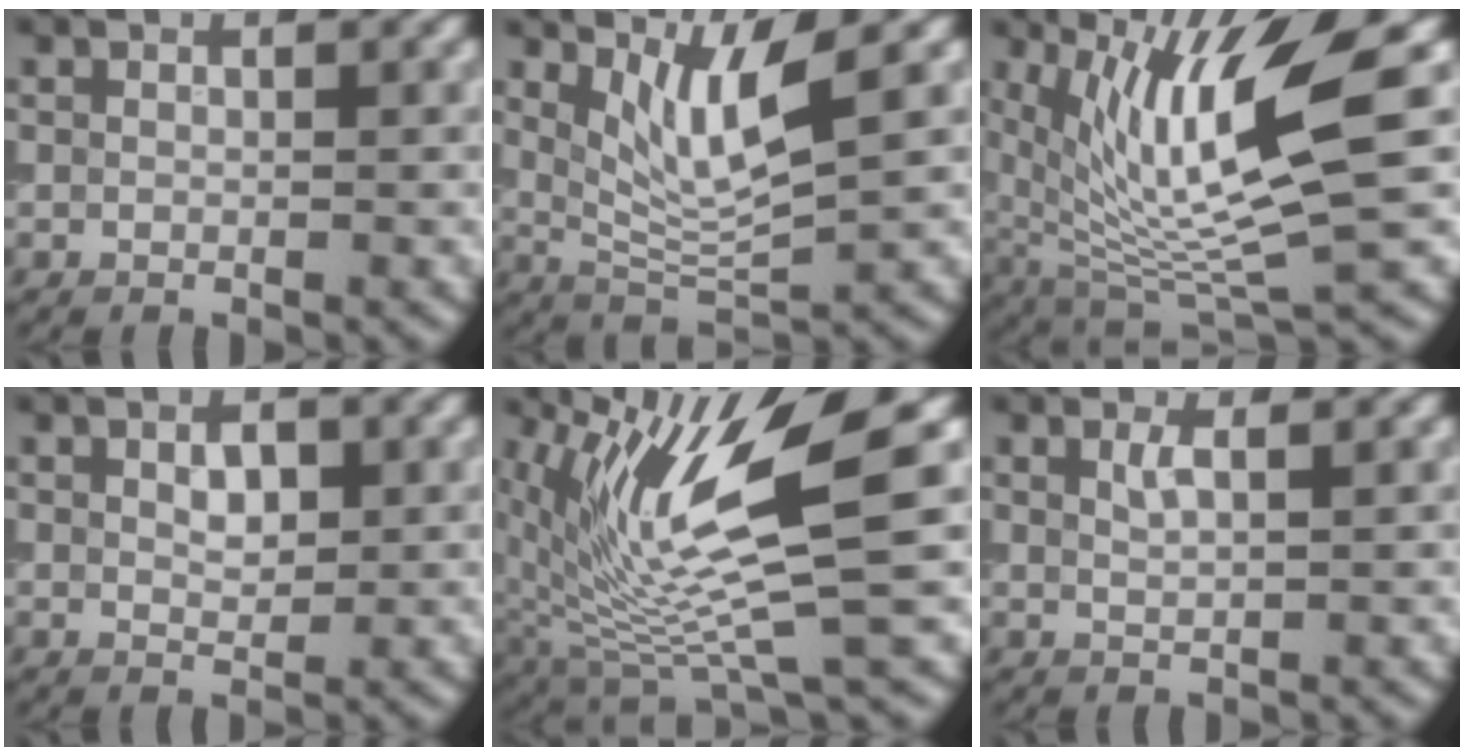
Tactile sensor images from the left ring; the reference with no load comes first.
{"total": 5.0, "force": [2.2, 0.9, 4.4], "torque": [-0.094, -0.011, 0.049]}
{"total": 11.4, "force": [3.4, 2.6, 10.6], "torque": [-0.194, -0.003, 0.069]}
{"total": 2.0, "force": [0.6, 1.1, 1.6], "torque": [-0.027, 0.001, 0.011]}
{"total": 11.6, "force": [3.0, 2.9, 10.9], "torque": [-0.209, -0.008, 0.062]}
{"total": 1.4, "force": [0.8, 0.4, 1.1], "torque": [-0.022, 0.002, 0.014]}